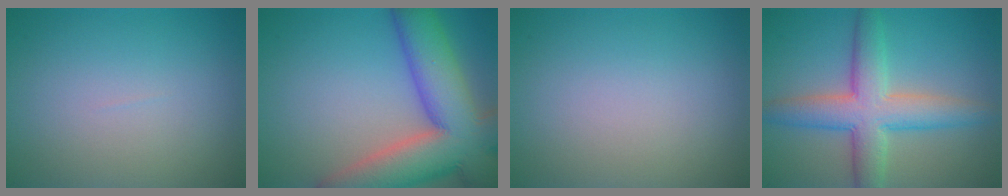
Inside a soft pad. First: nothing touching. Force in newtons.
{"total": 13.0, "press": 13.0, "slide": 0.9}
{"total": 0.0}
{"total": 6.8, "press": 6.8, "slide": 0.1}